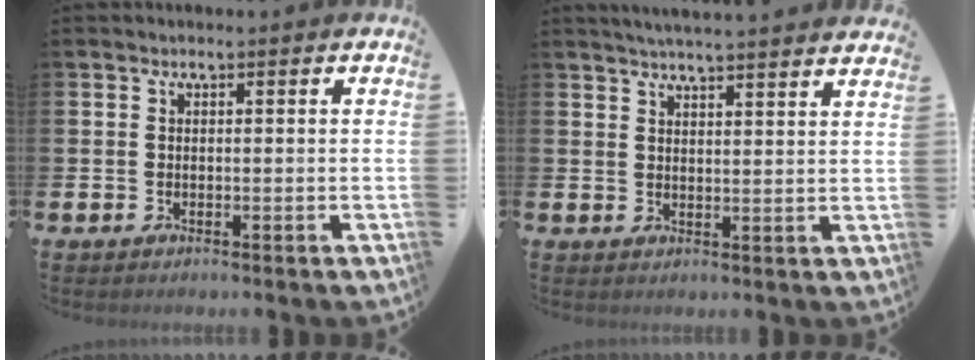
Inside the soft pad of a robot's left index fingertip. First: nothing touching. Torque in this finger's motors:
{"motor_torque": [0.88, -1.26, 0.31, 0.10]}